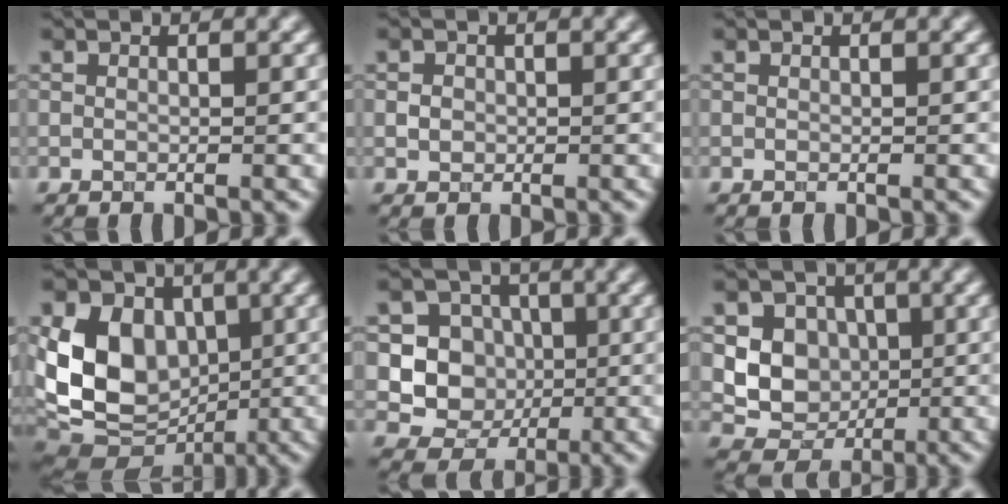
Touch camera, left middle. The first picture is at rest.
{"total": 0.9, "force": [-0.1, 0.8, 0.4], "torque": [-0.007, -0.003, -0.003]}
{"total": 0.0}
{"total": 10.7, "force": [0.7, 7.9, 7.1], "torque": [-0.125, -0.002, 0.008]}
{"total": 6.3, "force": [0.0, 5.9, 2.2], "torque": [-0.016, 0.005, -0.018]}
{"total": 5.8, "force": [0.6, 5.1, 2.7], "torque": [-0.031, 0.003, -0.001]}